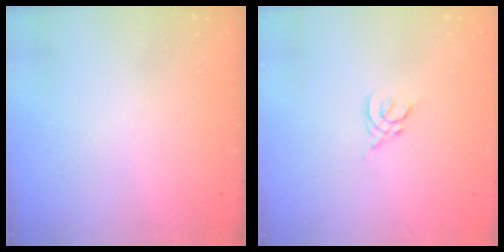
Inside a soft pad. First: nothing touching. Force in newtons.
{"total": 2.8, "press": 2.8, "slide": 0.7}